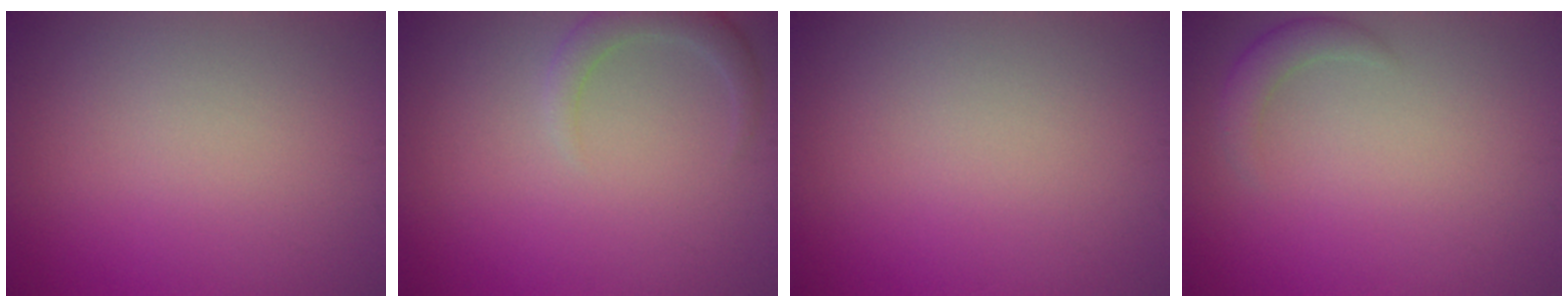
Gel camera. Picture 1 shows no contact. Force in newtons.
{"total": 2.2, "press": 2.2, "slide": 0.3}
{"total": 0.0}
{"total": 1.8, "press": 1.8, "slide": 0.1}